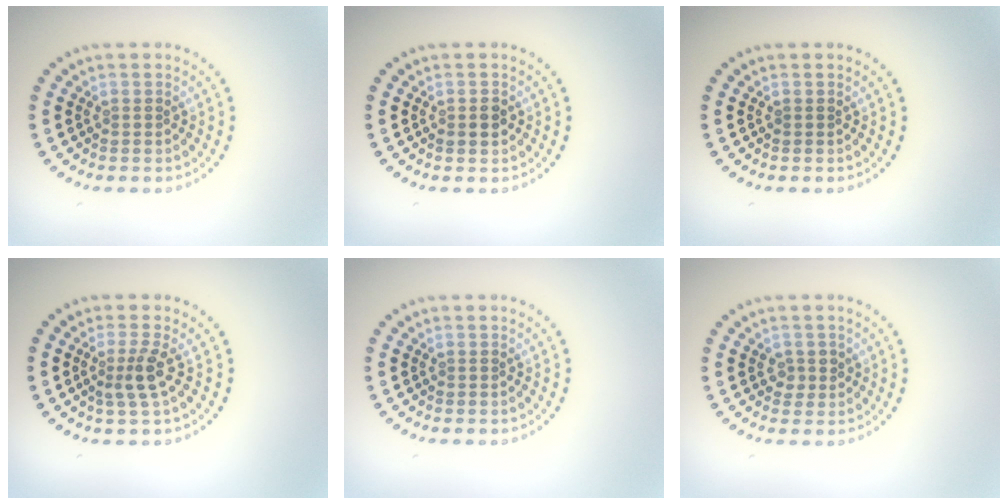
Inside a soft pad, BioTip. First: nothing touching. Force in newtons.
{"total": 1.5, "press": 1.5, "slide": 0.1}
{"total": 0.0}
{"total": 2.4, "press": 1.8, "slide": 1.6}
{"total": 0.0}
{"total": 1.4, "press": 1.3, "slide": 0.7}